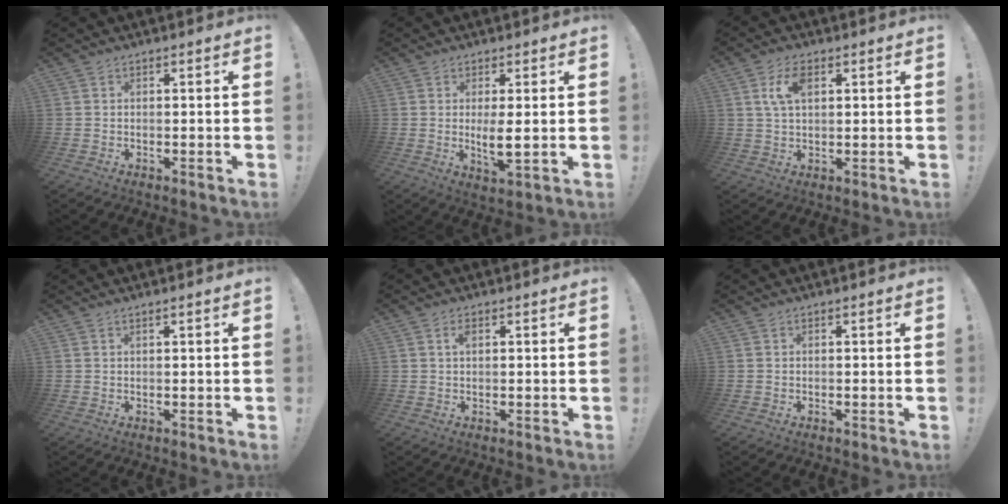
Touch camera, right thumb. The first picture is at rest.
{"total": 5.6, "force": [0.5, 1.1, 5.5], "torque": [-0.101, -0.018, 0.007]}
{"total": 7.1, "force": [2.3, 3.9, 5.5], "torque": [-0.097, 0.005, 0.042]}
{"total": 0.8, "force": [0.5, -0.1, 0.6], "torque": [-0.009, -0.001, 0.007]}
{"total": 1.8, "force": [0.6, 0.8, 1.4], "torque": [-0.021, 0.001, 0.008]}
{"total": 0.0}